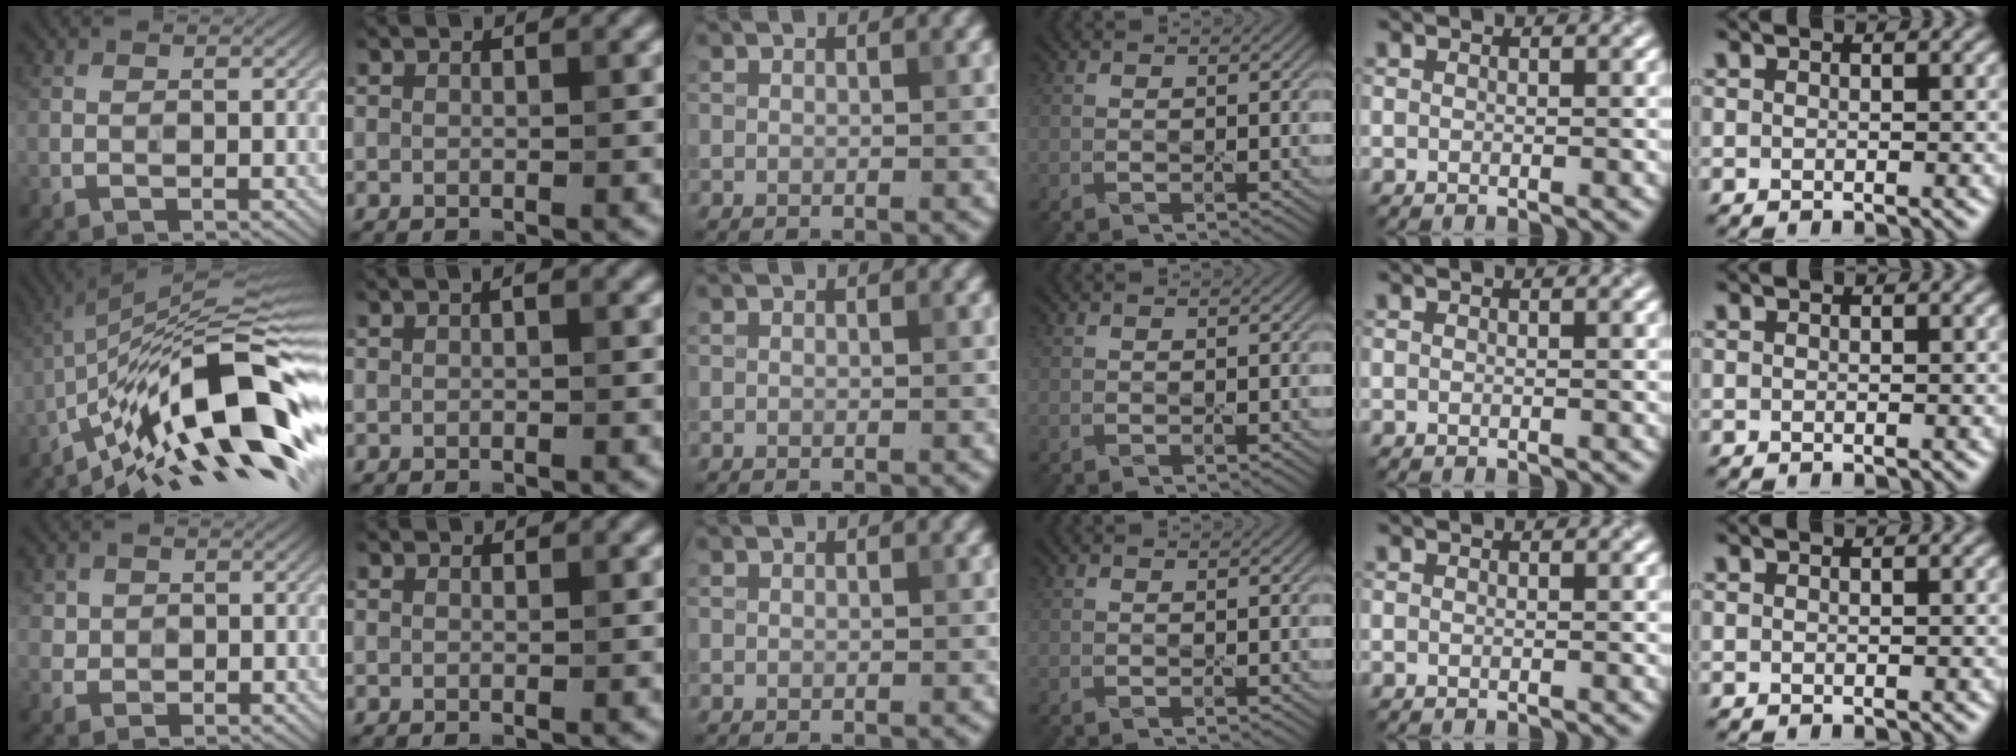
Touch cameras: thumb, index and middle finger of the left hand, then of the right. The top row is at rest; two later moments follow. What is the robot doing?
{"motion": "peel", "object": "aluminum foil"}